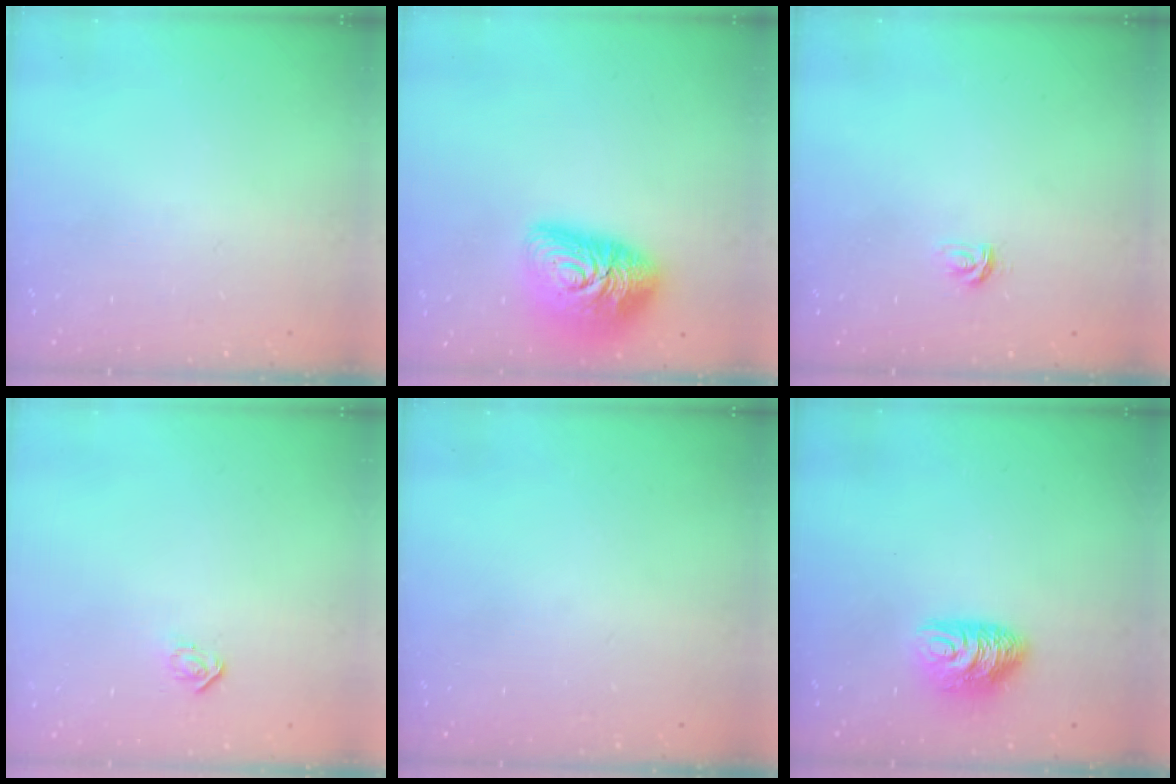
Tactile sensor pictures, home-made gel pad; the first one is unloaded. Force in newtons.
{"total": 15.9, "press": 15.9, "slide": 1.0}
{"total": 2.7, "press": 2.7, "slide": 0.4}
{"total": 3.9, "press": 3.9, "slide": 0.2}
{"total": 0.0}
{"total": 8.5, "press": 8.5, "slide": 0.7}